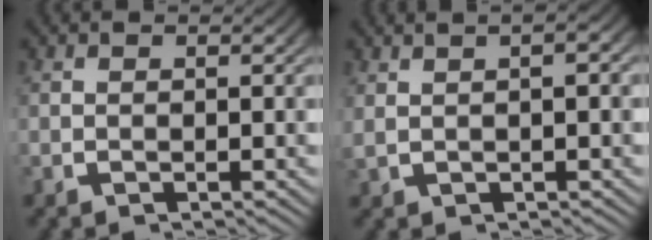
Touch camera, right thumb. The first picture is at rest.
{"total": 3.5, "force": [1.5, 1.3, 2.9], "torque": [-0.031, 0.019, 0.024]}